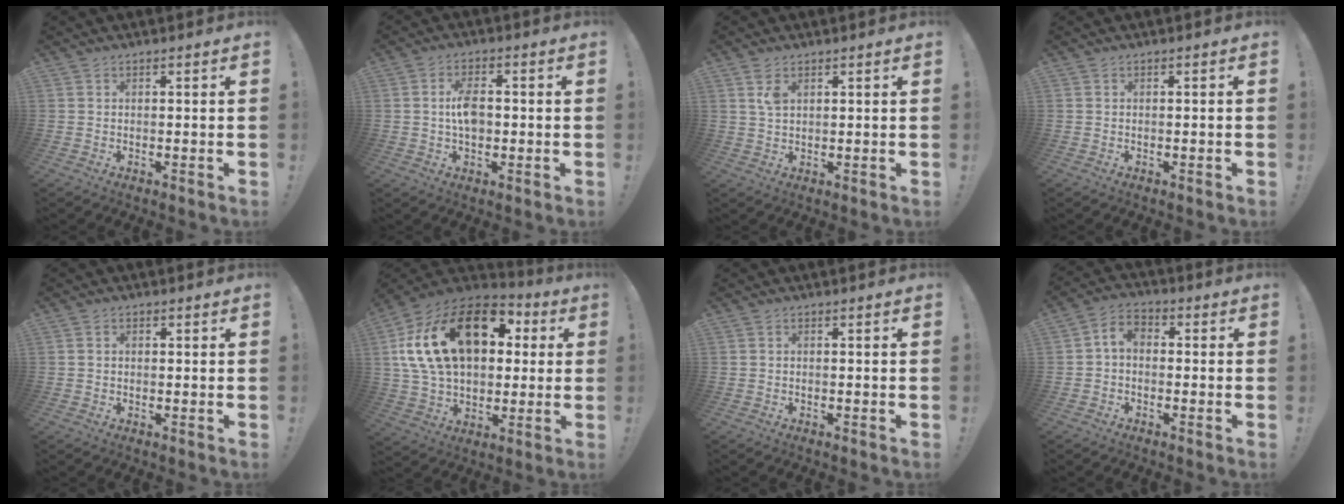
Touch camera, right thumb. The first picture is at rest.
{"total": 6.9, "force": [-0.3, 4.1, 5.6], "torque": [-0.103, 0.010, -0.008]}
{"total": 3.4, "force": [1.7, 1.7, 2.4], "torque": [-0.041, -0.004, 0.028]}
{"total": 0.0}
{"total": 0.9, "force": [-0.2, 0.7, 0.4], "torque": [-0.006, 0.003, -0.004]}
{"total": 25.6, "force": [8.0, 15.9, 18.4], "torque": [-0.323, -0.022, 0.150]}
{"total": 0.0}
{"total": 4.3, "force": [-0.6, 3.0, 3.0], "torque": [-0.059, 0.010, -0.010]}